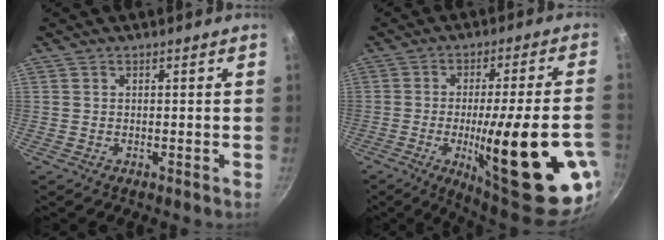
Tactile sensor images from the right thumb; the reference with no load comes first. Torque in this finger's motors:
{"motor_torque": [2.67, 2.34, 2.45, -0.32, 0.61]}